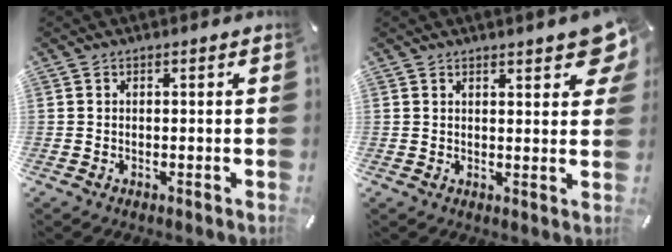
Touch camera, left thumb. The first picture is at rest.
{"total": 6.4, "force": [4.5, 2.1, 4.0], "torque": [-0.048, -0.027, 0.075]}